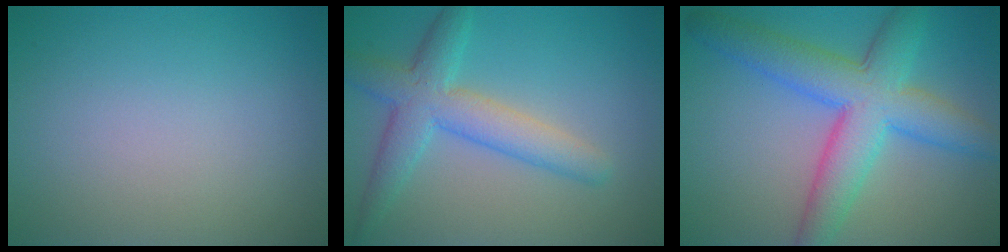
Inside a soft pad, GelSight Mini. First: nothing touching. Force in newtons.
{"total": 5.1, "press": 5.1, "slide": 0.1}
{"total": 7.9, "press": 7.9, "slide": 0.1}